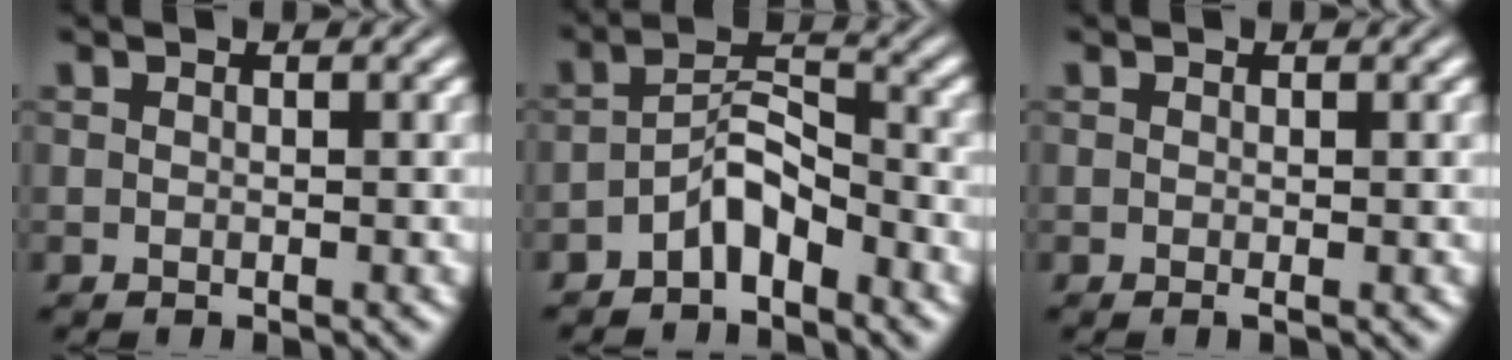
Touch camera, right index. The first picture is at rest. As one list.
[{"total": 3.5, "force": [-2.5, 1.1, 2.2], "torque": [-0.020, -0.007, -0.042]}, {"total": 0.0}]